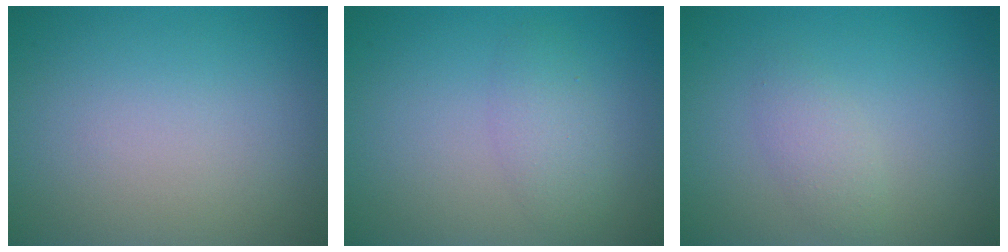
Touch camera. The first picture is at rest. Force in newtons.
{"total": 2.0, "press": 2.0, "slide": 0.1}
{"total": 1.7, "press": 1.7, "slide": 0.0}